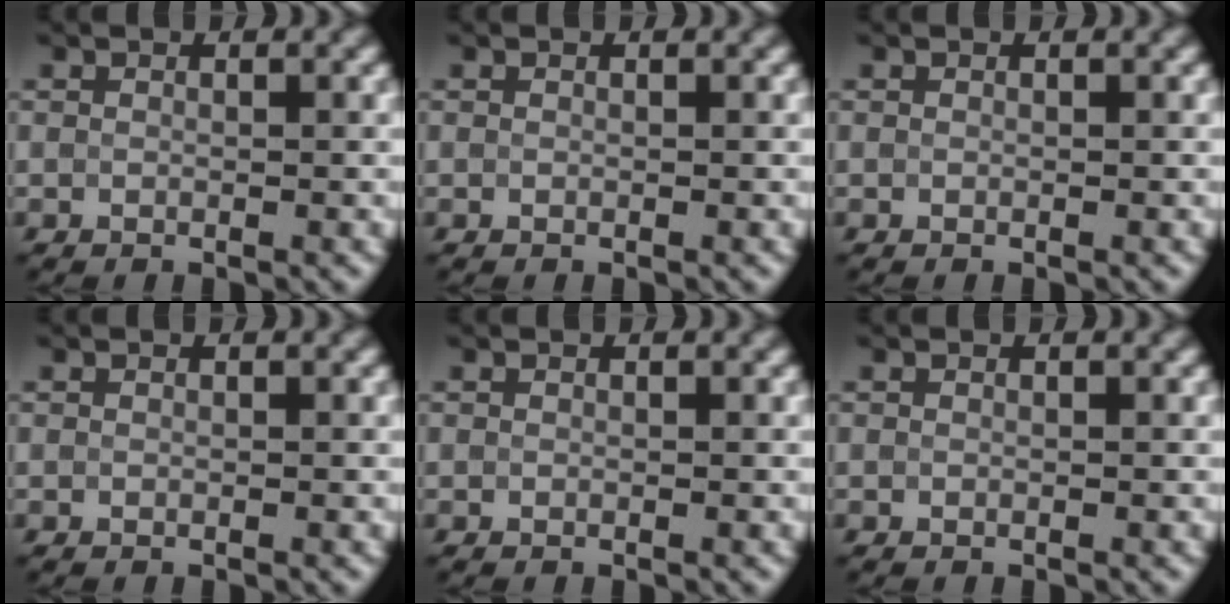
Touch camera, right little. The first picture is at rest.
{"total": 0.0}
{"total": 0.0}
{"total": 0.0}
{"total": 0.0}
{"total": 0.0}